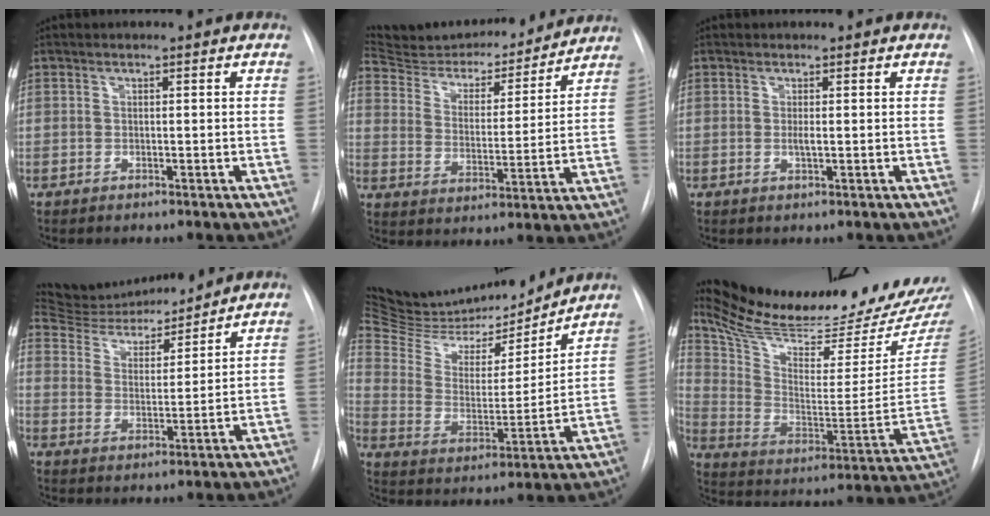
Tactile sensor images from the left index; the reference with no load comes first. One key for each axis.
{"total": 20.7, "fx": 19.2, "fy": 4.6, "fz": 5.9, "tx": -0.093, "ty": -0.004, "tz": 0.284}
{"total": 0.8, "fx": 0.1, "fy": 0.1, "fz": 0.8, "tx": -0.020, "ty": -0.003, "tz": 0.002}
{"total": 14.2, "fx": 13.5, "fy": 2.2, "fz": 3.7, "tx": -0.062, "ty": 0.004, "tz": 0.229}
{"total": 20.2, "fx": 19.2, "fy": 3.9, "fz": 5.0, "tx": -0.091, "ty": -0.015, "tz": 0.309}
{"total": 30.2, "fx": 26.8, "fy": 2.8, "fz": 13.6, "tx": -0.230, "ty": -0.088, "tz": 0.387}